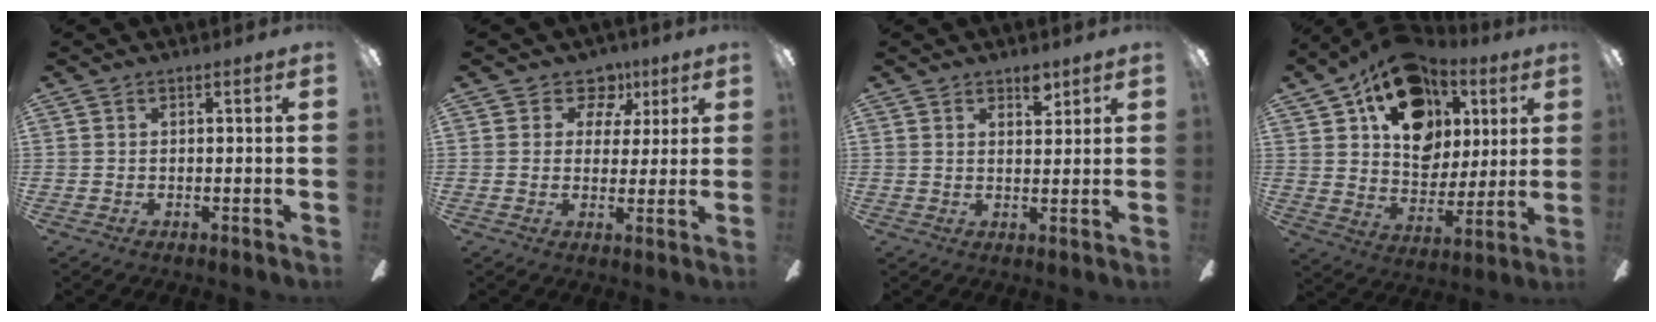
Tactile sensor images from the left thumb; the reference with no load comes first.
{"total": 7.9, "force": [3.9, 6.3, 2.8], "torque": [-0.028, -0.018, 0.068]}
{"total": 4.1, "force": [3.2, 1.8, 1.9], "torque": [-0.002, -0.021, 0.050]}
{"total": 19.6, "force": [10.6, 13.7, 9.1], "torque": [-0.147, -0.048, 0.196]}